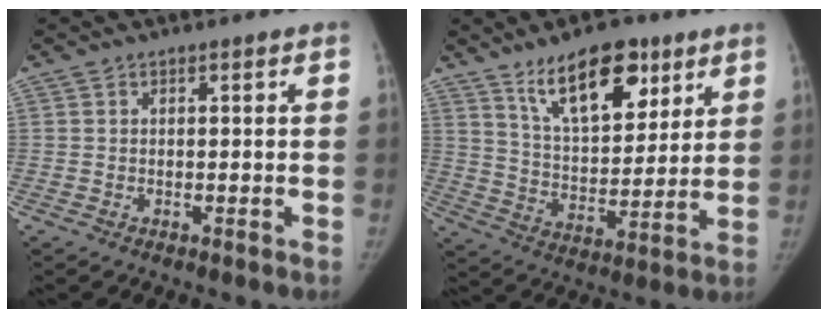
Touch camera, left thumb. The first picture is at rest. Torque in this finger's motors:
{"motor_torque": [0.36, 0.16, 1.05, -0.87, 0.09]}